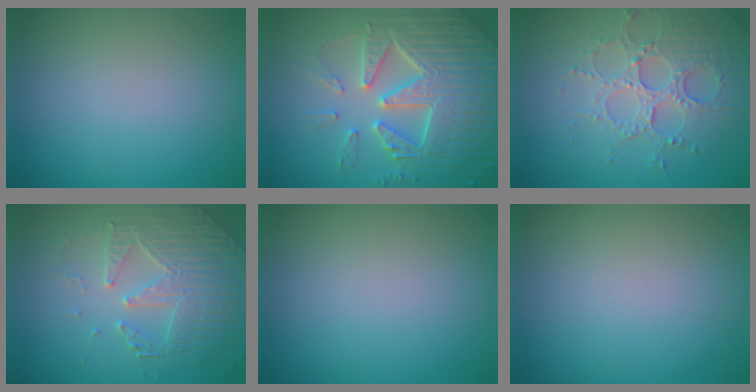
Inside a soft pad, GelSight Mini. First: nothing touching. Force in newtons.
{"total": 7.7, "press": 7.5, "slide": 1.5}
{"total": 5.1, "press": 3.9, "slide": 3.3}
{"total": 4.3, "press": 4.1, "slide": 1.3}
{"total": 0.0}
{"total": 0.0}